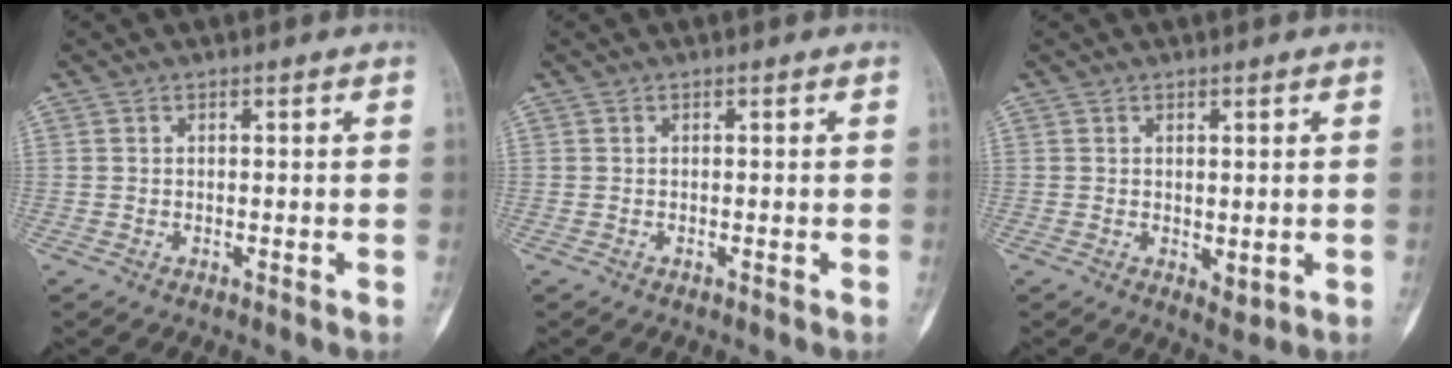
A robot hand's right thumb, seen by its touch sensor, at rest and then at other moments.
{"total": 0.0}
{"total": 2.4, "force": [0.0, 1.3, 2.0], "torque": [-0.024, -0.009, 0.007]}